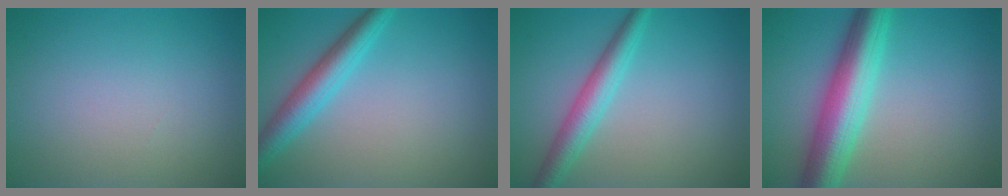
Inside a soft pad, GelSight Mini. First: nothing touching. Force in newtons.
{"total": 4.0, "press": 3.9, "slide": 0.2}
{"total": 3.6, "press": 3.6, "slide": 0.2}
{"total": 7.6, "press": 7.6, "slide": 0.2}